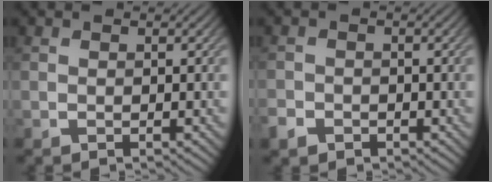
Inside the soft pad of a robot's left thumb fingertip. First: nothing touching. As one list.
[{"total": 2.4, "force": [-1.5, 1.7, 0.7], "torque": [-0.019, -0.007, -0.036]}]